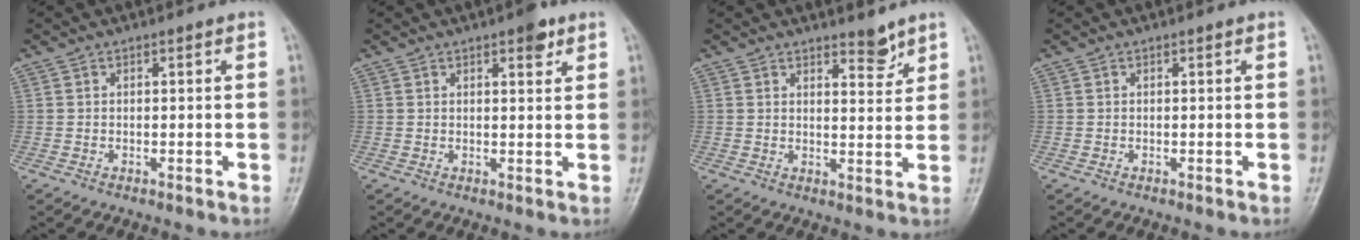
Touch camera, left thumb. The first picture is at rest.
{"total": 3.4, "force": [2.1, 1.2, 2.3], "torque": [-0.022, -0.009, 0.026]}
{"total": 3.6, "force": [3.0, 1.1, 1.7], "torque": [-0.011, -0.026, 0.045]}
{"total": 0.0}